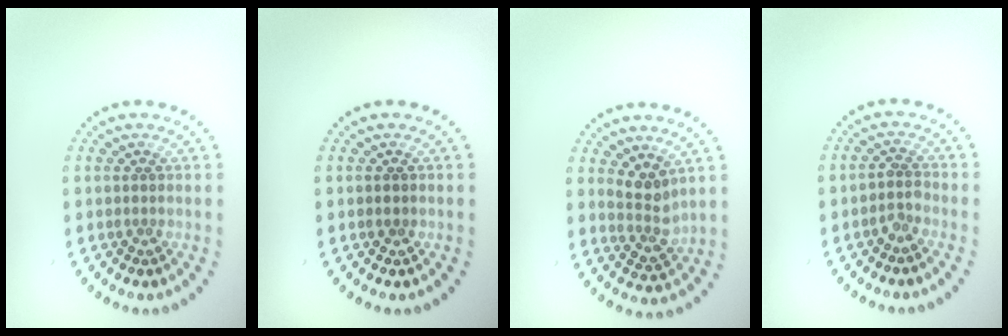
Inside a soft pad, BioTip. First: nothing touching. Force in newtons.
{"total": 0.7, "press": 0.7, "slide": 0.1}
{"total": 2.5, "press": 2.0, "slide": 1.5}
{"total": 1.3, "press": 1.1, "slide": 0.7}